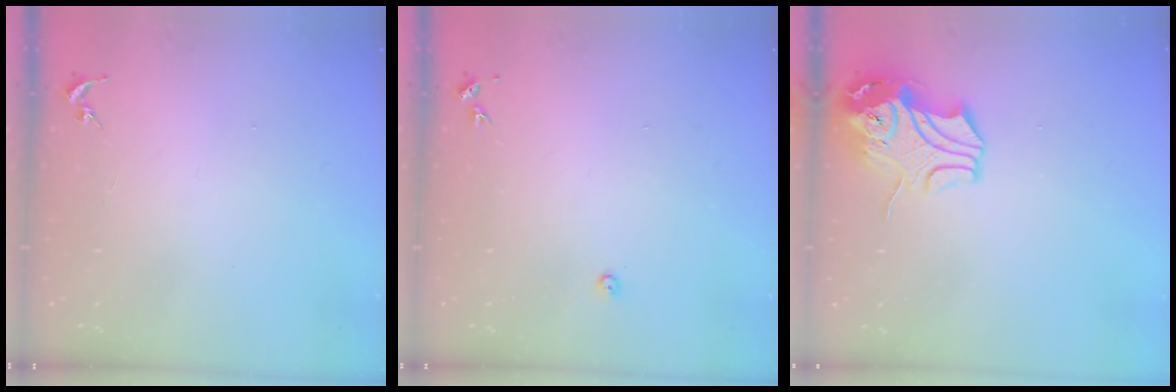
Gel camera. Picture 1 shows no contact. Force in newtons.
{"total": 2.2, "press": 2.2, "slide": 0.3}
{"total": 12.0, "press": 11.8, "slide": 2.0}